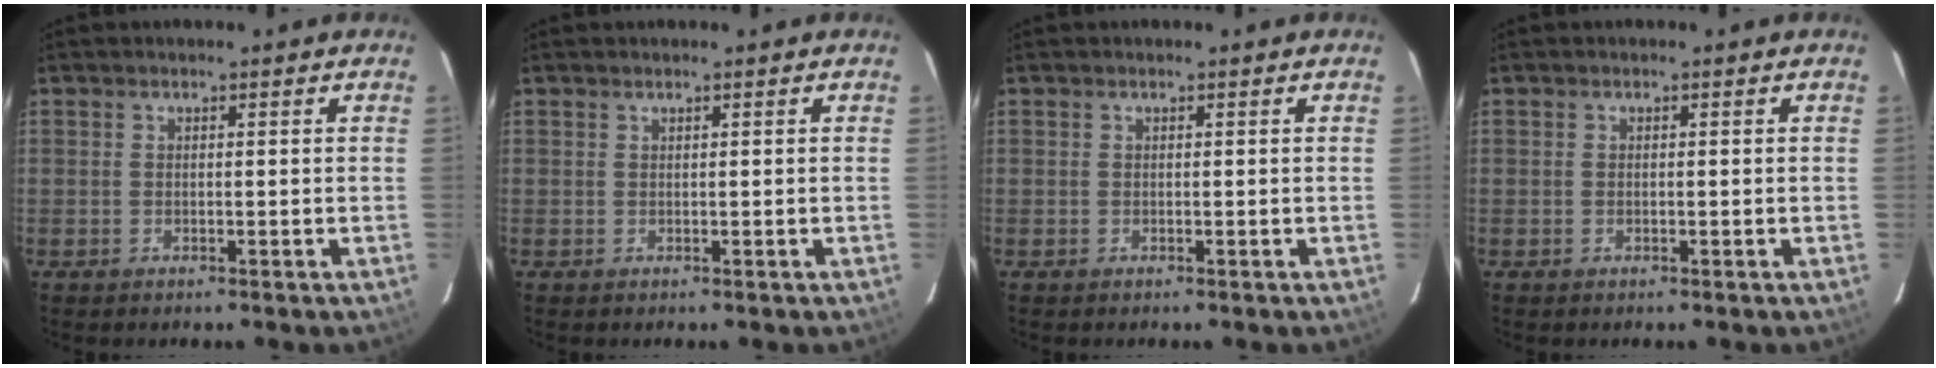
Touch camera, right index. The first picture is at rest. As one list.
[{"total": 0.0}, {"total": 0.0}, {"total": 0.0}]